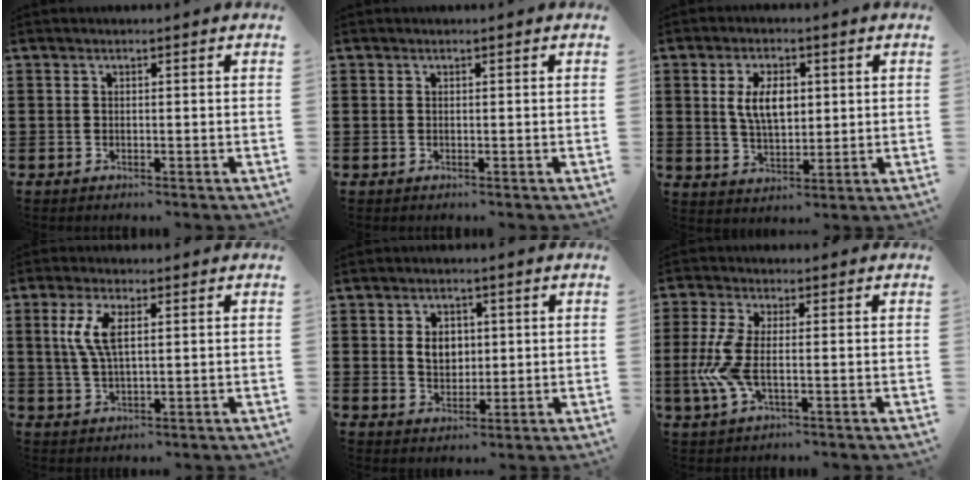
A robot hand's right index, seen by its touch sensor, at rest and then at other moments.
{"total": 0.0}
{"total": 6.4, "force": [1.0, 3.3, 5.4], "torque": [-0.104, 0.009, 0.014]}
{"total": 6.0, "force": [1.5, 2.2, 5.4], "torque": [-0.120, 0.004, 0.023]}
{"total": 4.0, "force": [0.4, 3.1, 2.6], "torque": [-0.052, 0.009, 0.001]}
{"total": 6.7, "force": [-1.2, 2.5, 6.1], "torque": [-0.157, -0.016, -0.030]}